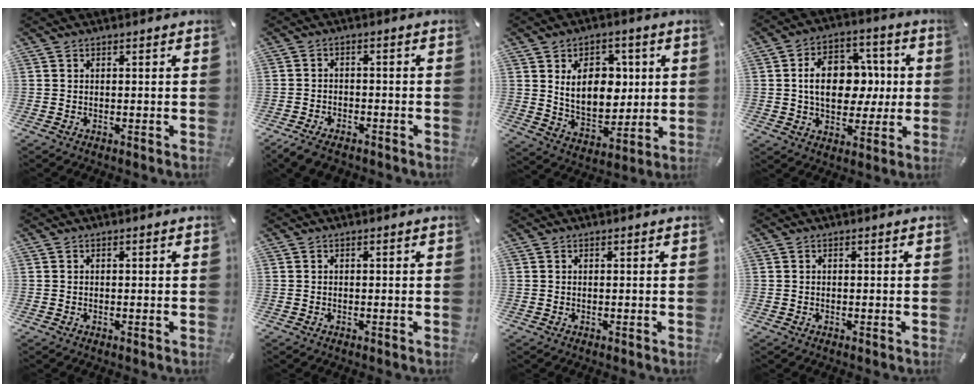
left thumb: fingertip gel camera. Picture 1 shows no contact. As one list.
[{"total": 4.2, "force": [-3.3, 1.9, 1.7], "torque": [-0.039, 0.014, -0.067]}, {"total": 13.3, "force": [3.3, 9.4, 8.8], "torque": [-0.143, 0.002, 0.061]}, {"total": 14.4, "force": [0.8, 10.6, 9.7], "torque": [-0.154, 0.010, 0.016]}, {"total": 0.0}, {"total": 0.0}, {"total": 0.0}, {"total": 0.0}]